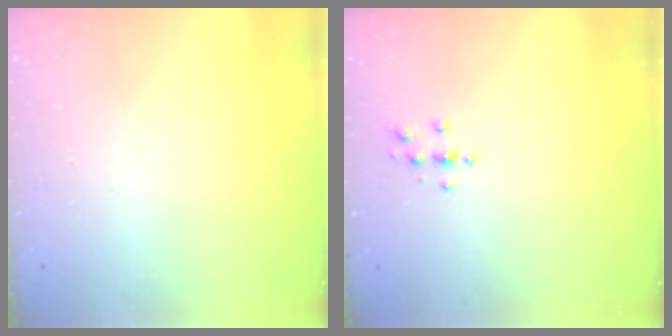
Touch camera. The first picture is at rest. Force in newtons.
{"total": 3.6, "press": 3.6, "slide": 0.4}